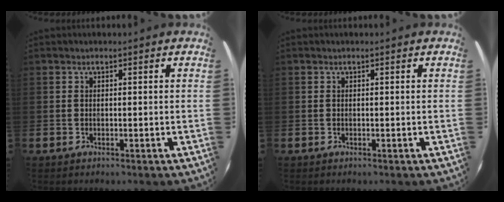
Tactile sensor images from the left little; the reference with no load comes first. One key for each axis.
{"total": 0.0}